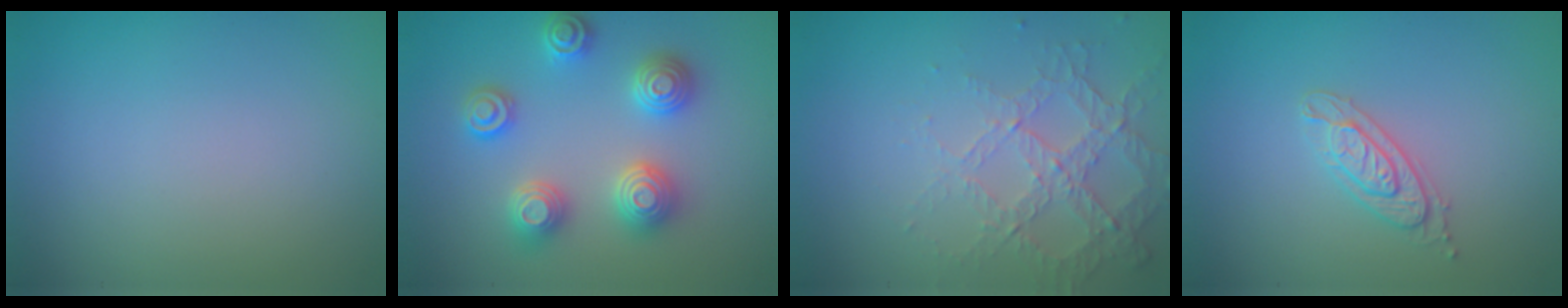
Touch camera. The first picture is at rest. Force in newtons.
{"total": 4.4, "press": 4.4, "slide": 0.7}
{"total": 4.2, "press": 2.9, "slide": 3.0}
{"total": 2.3, "press": 2.2, "slide": 0.5}